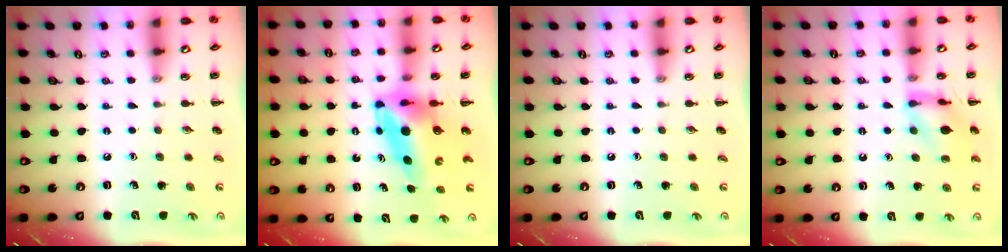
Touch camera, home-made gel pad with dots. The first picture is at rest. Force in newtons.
{"total": 8.9, "press": 8.5, "slide": 2.5}
{"total": 0.0}
{"total": 11.4, "press": 11.3, "slide": 1.2}